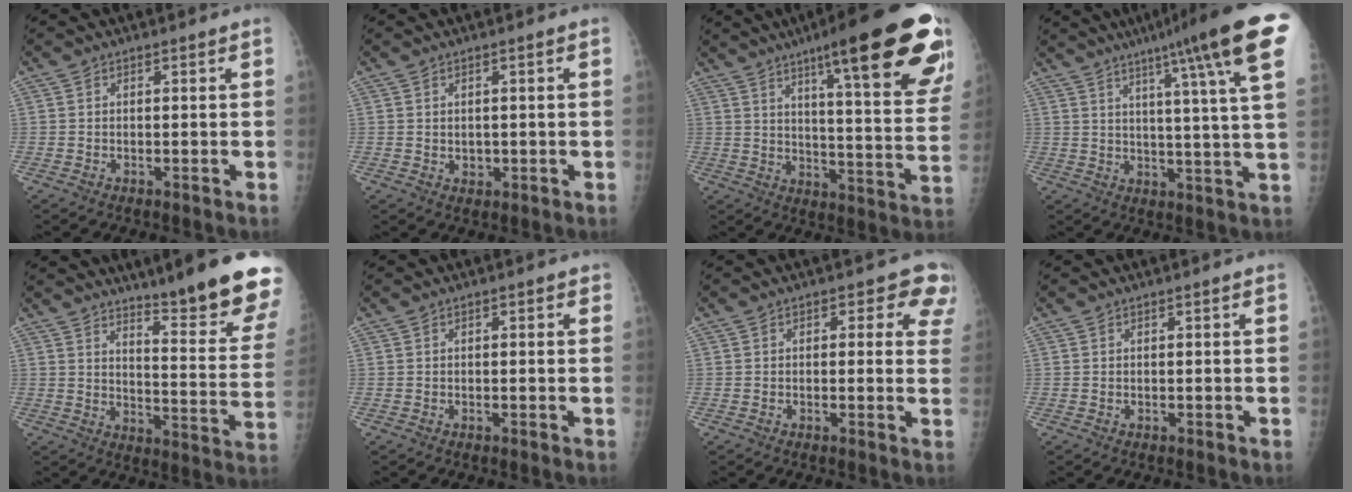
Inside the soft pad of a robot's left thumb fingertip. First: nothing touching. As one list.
[{"total": 1.8, "force": [0.0, 1.5, 1.1], "torque": [-0.009, 0.000, 0.005]}, {"total": 27.3, "force": [16.0, 4.6, 21.7], "torque": [-0.257, -0.050, 0.218]}, {"total": 19.3, "force": [10.7, 0.7, 16.1], "torque": [-0.218, -0.021, 0.129]}, {"total": 18.9, "force": [14.3, 1.6, 12.3], "torque": [-0.137, -0.109, 0.197]}, {"total": 1.2, "force": [0.4, 0.6, 1.0], "torque": [-0.007, 0.003, 0.001]}, {"total": 6.2, "force": [3.2, 3.6, 3.9], "torque": [0.004, -0.008, 0.017]}, {"total": 0.0}]